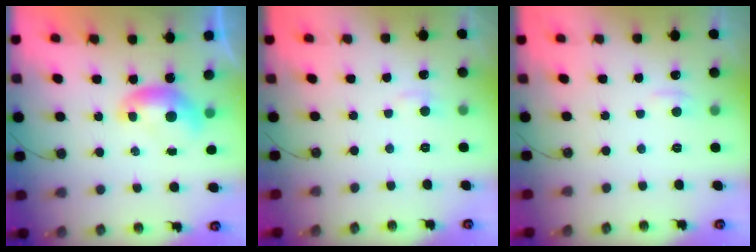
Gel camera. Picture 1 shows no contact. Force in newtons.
{"total": 1.6, "press": 1.5, "slide": 0.6}
{"total": 0.6, "press": 0.1, "slide": 0.6}